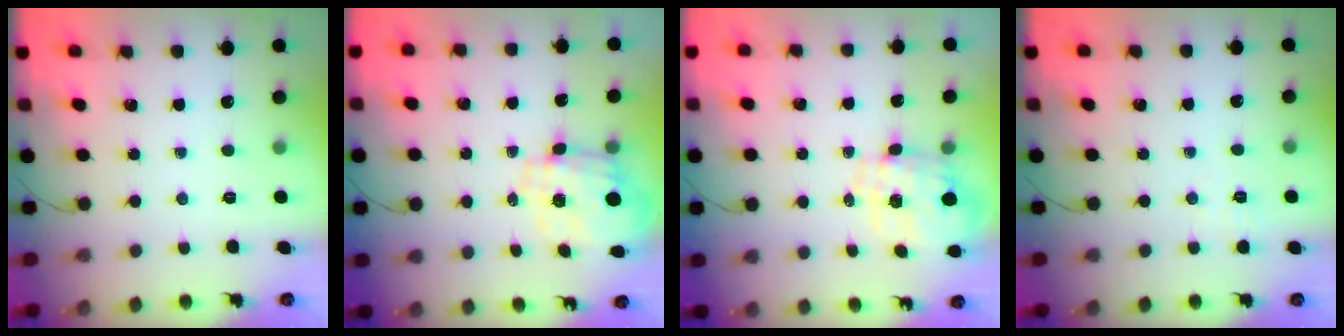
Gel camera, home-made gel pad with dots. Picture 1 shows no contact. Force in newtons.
{"total": 3.5, "press": 3.2, "slide": 1.4}
{"total": 1.5, "press": 1.5, "slide": 0.4}
{"total": 1.4, "press": 0.5, "slide": 1.3}